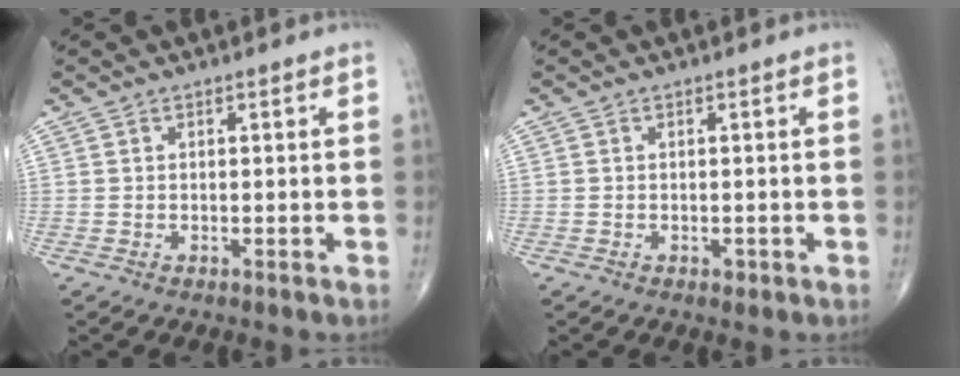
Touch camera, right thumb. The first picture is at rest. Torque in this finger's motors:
{"motor_torque": [2.16, 2.08, -0.05, -0.28, -0.04]}